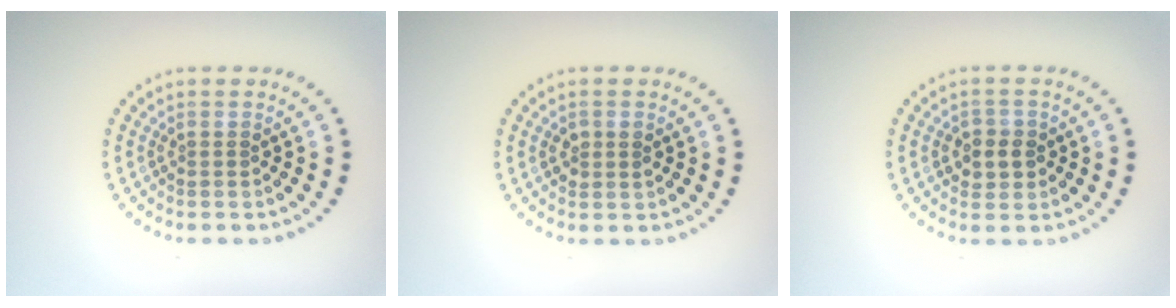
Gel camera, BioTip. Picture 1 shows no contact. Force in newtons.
{"total": 1.4, "press": 1.3, "slide": 0.2}
{"total": 2.4, "press": 2.3, "slide": 0.8}